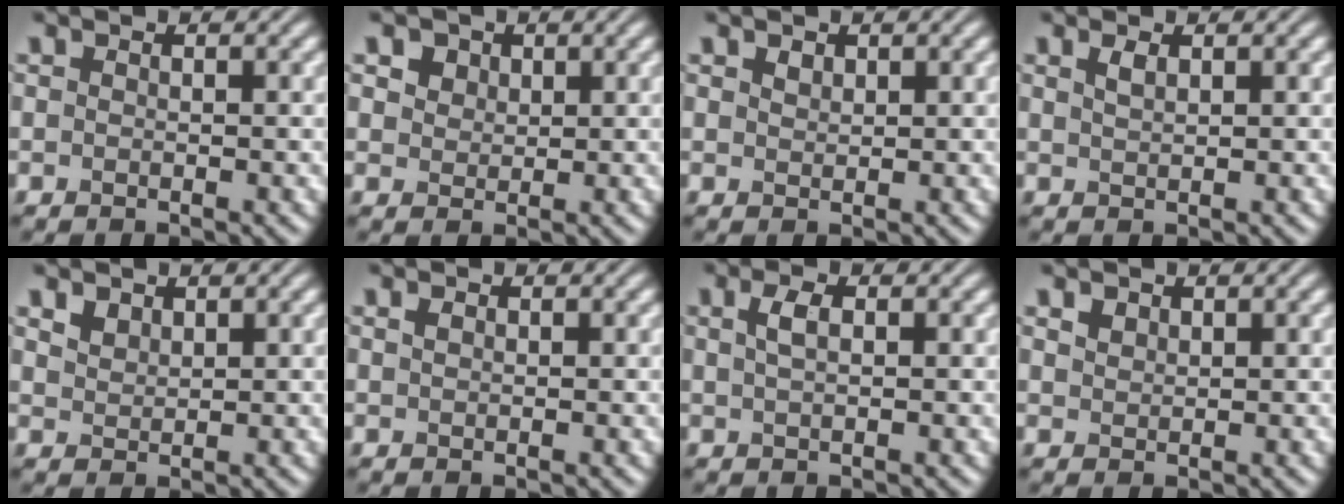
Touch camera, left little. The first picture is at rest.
{"total": 4.6, "force": [2.7, 3.0, 2.1], "torque": [-0.057, 0.008, 0.038]}
{"total": 0.9, "force": [0.7, 0.5, 0.3], "torque": [-0.007, 0.000, 0.015]}
{"total": 1.1, "force": [0.7, 0.3, 0.7], "torque": [-0.016, 0.002, 0.016]}
{"total": 1.5, "force": [1.2, 0.9, 0.4], "torque": [-0.013, -0.002, 0.024]}
{"total": 0.6, "force": [0.3, 0.4, 0.3], "torque": [-0.009, 0.001, 0.009]}
{"total": 1.7, "force": [0.6, 0.7, 1.4], "torque": [-0.032, 0.005, 0.012]}
{"total": 1.1, "force": [0.9, 0.7, 0.3], "torque": [-0.008, 0.001, 0.019]}